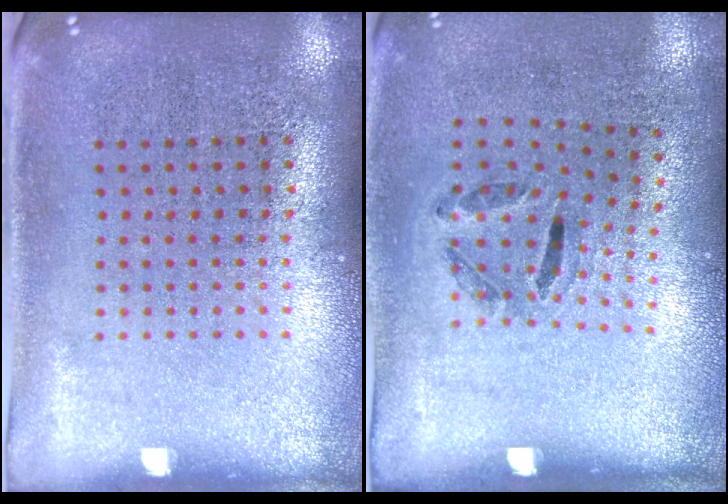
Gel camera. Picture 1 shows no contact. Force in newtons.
{"total": 1.3, "press": 0.7, "slide": 1.1}